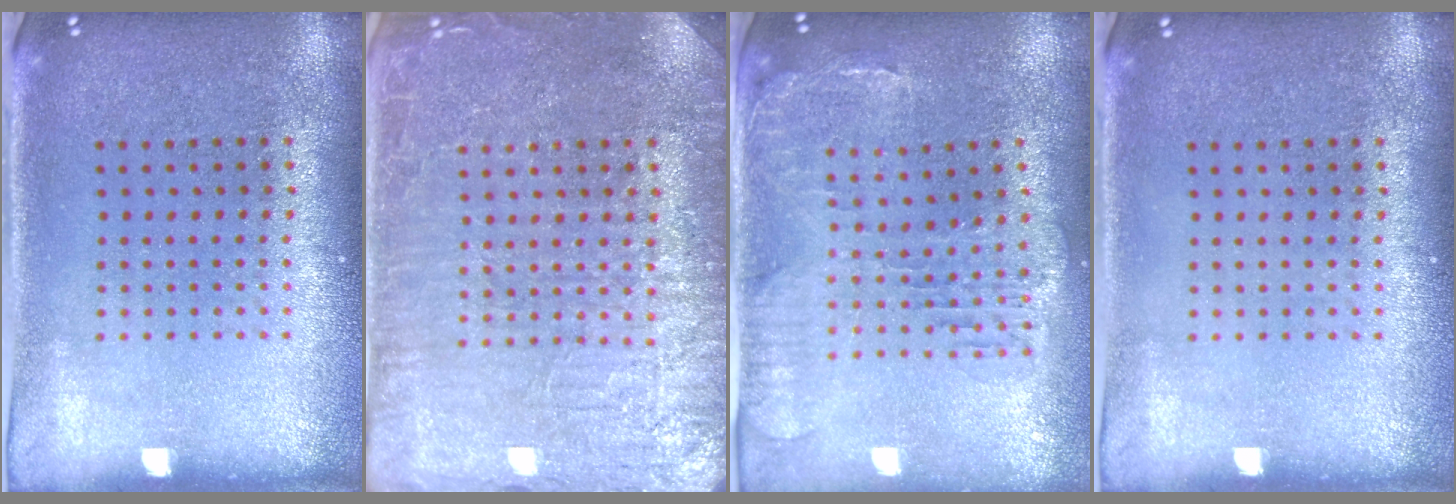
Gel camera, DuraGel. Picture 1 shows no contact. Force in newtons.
{"total": 4.1, "press": 4.0, "slide": 0.6}
{"total": 1.2, "press": 1.1, "slide": 0.4}
{"total": 0.0}